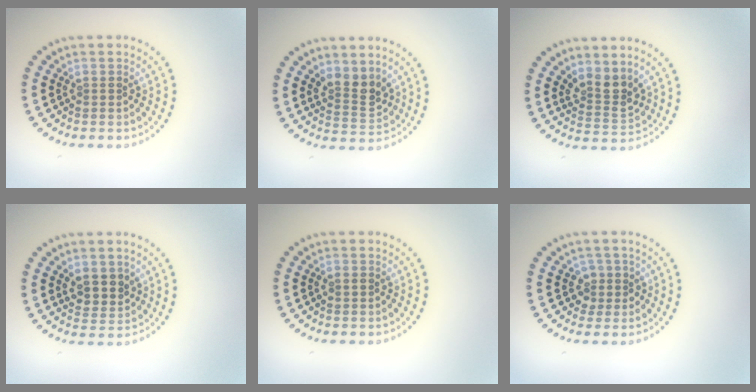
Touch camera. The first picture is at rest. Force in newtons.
{"total": 2.9, "press": 2.6, "slide": 1.3}
{"total": 2.7, "press": 2.2, "slide": 1.6}
{"total": 2.5, "press": 2.3, "slide": 0.8}
{"total": 0.8, "press": 0.8, "slide": 0.2}
{"total": 1.8, "press": 1.5, "slide": 1.1}